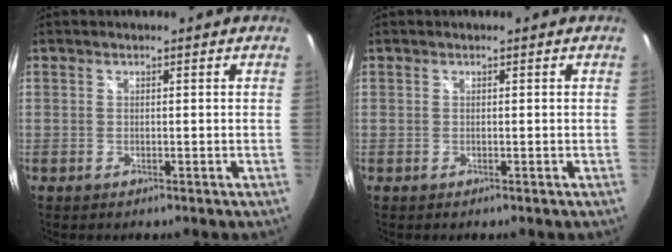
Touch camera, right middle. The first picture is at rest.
{"total": 0.0}